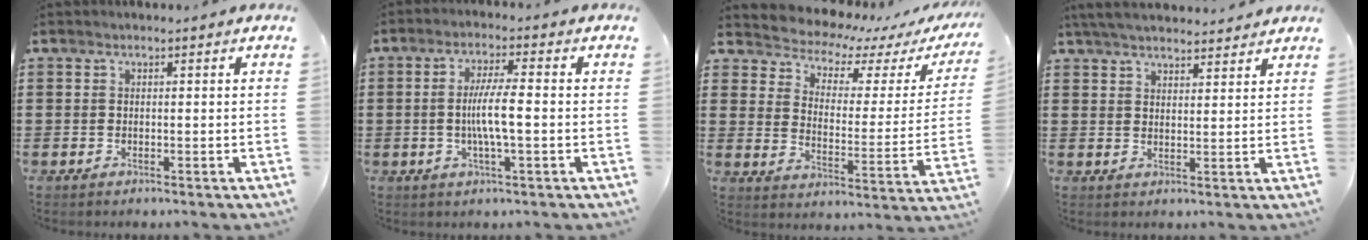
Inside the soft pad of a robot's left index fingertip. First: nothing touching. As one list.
[{"total": 6.3, "force": [-0.7, 0.8, 6.2], "torque": [-0.115, -0.001, -0.018]}, {"total": 4.1, "force": [3.9, 1.2, 0.7], "torque": [-0.043, -0.037, 0.059]}, {"total": 4.4, "force": [4.2, 0.4, 1.3], "torque": [-0.037, -0.012, 0.079]}]